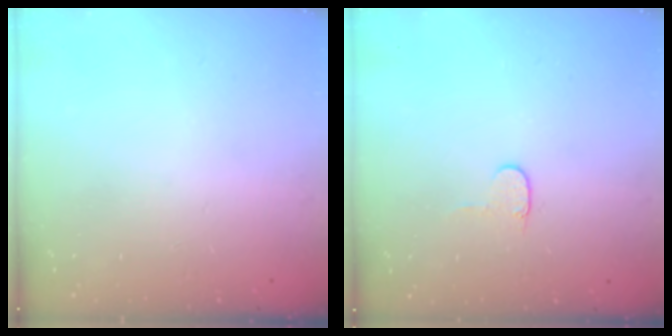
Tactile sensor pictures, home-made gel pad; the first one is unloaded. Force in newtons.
{"total": 4.0, "press": 4.0, "slide": 0.4}